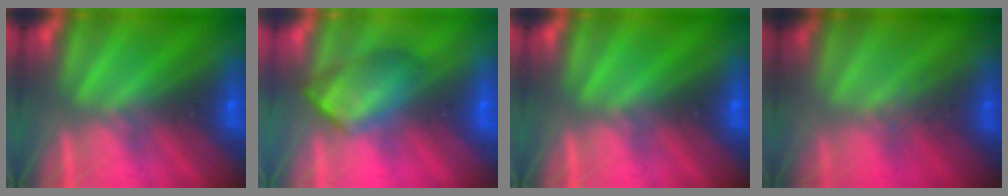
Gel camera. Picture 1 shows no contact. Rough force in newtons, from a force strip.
{"total": 4.7}
{"total": 0.0}
{"total": 2.6}